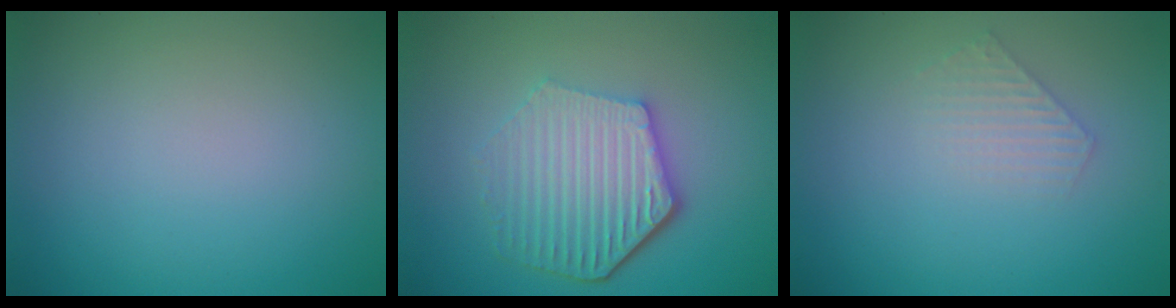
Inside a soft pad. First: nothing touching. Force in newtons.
{"total": 6.1, "press": 4.6, "slide": 4.0}
{"total": 1.5, "press": 1.5, "slide": 0.3}